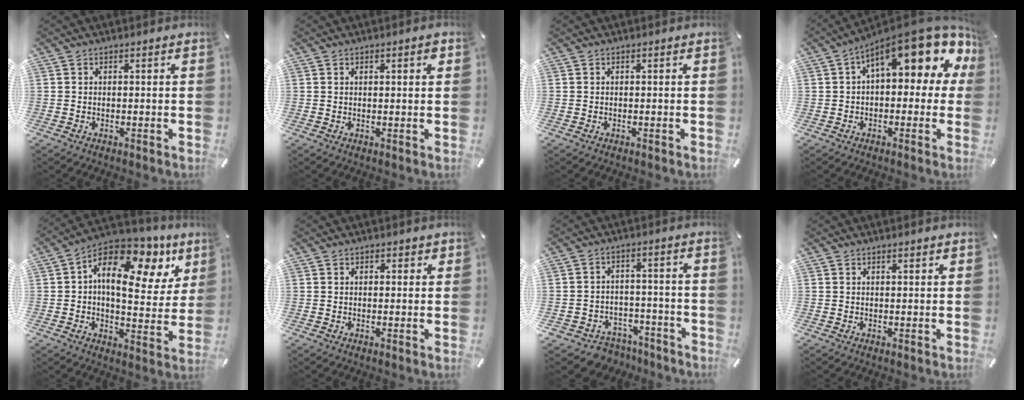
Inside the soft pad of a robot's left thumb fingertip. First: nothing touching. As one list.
[{"total": 1.6, "force": [0.7, 0.5, 1.3], "torque": [-0.026, 0.002, 0.012]}, {"total": 0.0}, {"total": 15.0, "force": [7.8, 5.9, 11.4], "torque": [-0.172, -0.052, 0.133]}, {"total": 17.6, "force": [7.5, 9.0, 13.1], "torque": [-0.204, -0.045, 0.126]}, {"total": 1.2, "force": [0.5, 0.9, 0.6], "torque": [-0.004, 0.003, 0.005]}, {"total": 5.2, "force": [-3.3, 3.9, 1.0], "torque": [-0.019, 0.019, -0.062]}, {"total": 1.0, "force": [0.6, 0.3, 0.7], "torque": [-0.014, 0.000, 0.011]}]